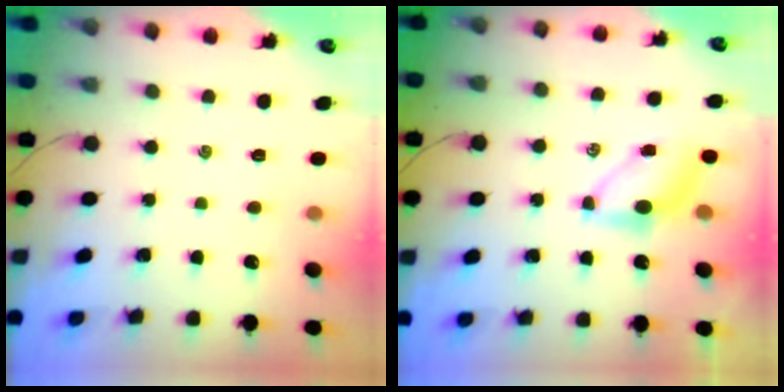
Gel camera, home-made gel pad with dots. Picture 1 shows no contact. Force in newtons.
{"total": 5.7, "press": 5.6, "slide": 1.0}